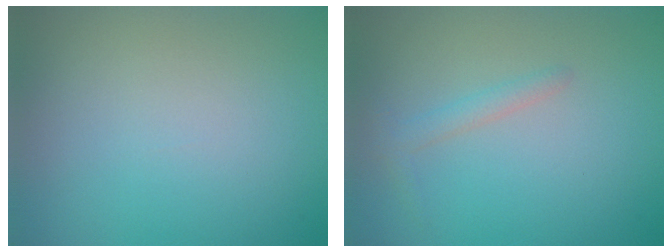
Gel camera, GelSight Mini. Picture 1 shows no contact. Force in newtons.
{"total": 1.3, "press": 1.3, "slide": 0.1}